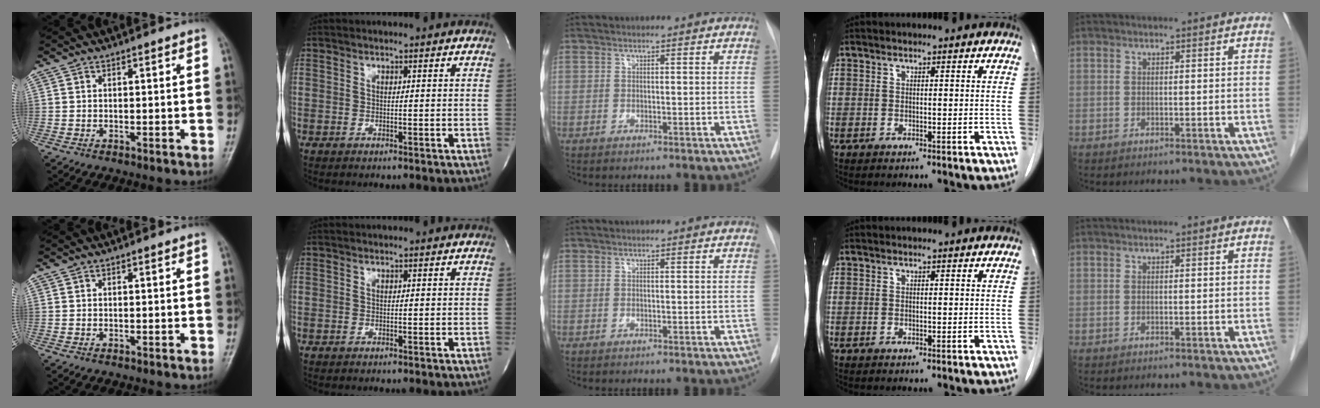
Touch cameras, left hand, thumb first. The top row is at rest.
{}